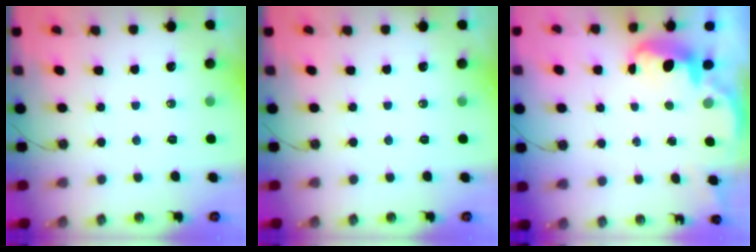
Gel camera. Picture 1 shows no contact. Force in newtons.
{"total": 0.6, "press": 0.0, "slide": 0.6}
{"total": 2.7, "press": 2.6, "slide": 0.7}